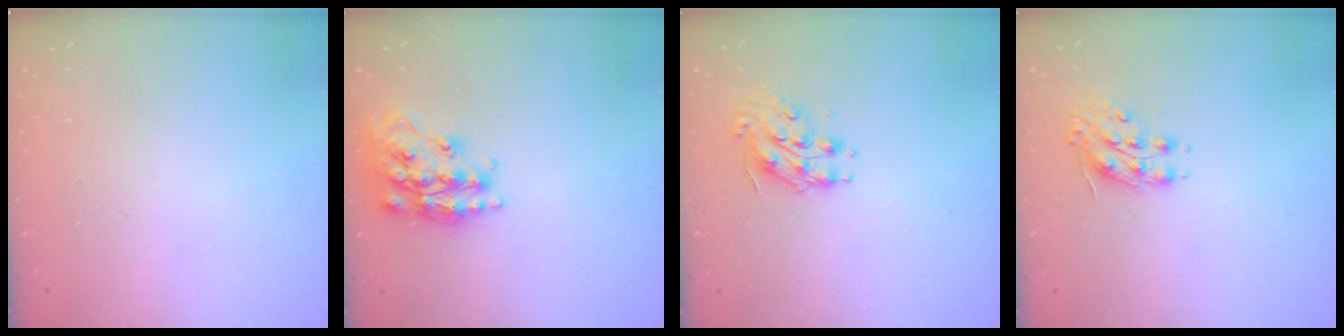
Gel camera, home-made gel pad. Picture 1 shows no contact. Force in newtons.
{"total": 18.2, "press": 18.1, "slide": 1.1}
{"total": 9.0, "press": 9.0, "slide": 0.4}
{"total": 8.2, "press": 8.2, "slide": 0.4}